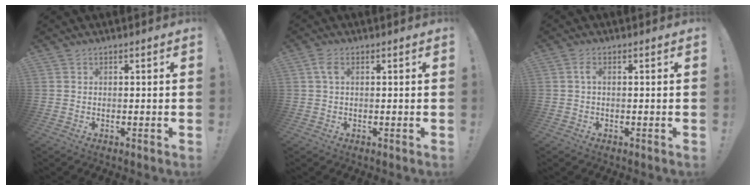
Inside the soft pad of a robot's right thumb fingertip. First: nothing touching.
{"total": 3.2, "force": [0.8, 1.6, 2.6], "torque": [-0.058, 0.008, 0.016]}
{"total": 2.0, "force": [0.1, 0.5, 2.0], "torque": [-0.043, 0.006, 0.003]}